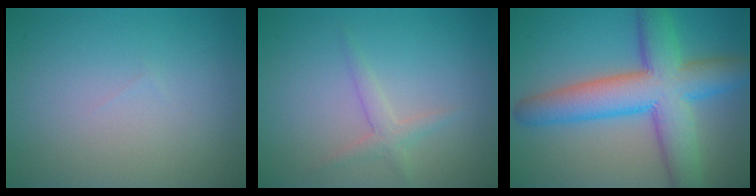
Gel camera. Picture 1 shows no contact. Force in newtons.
{"total": 1.7, "press": 1.7, "slide": 0.1}
{"total": 9.5, "press": 9.5, "slide": 0.2}